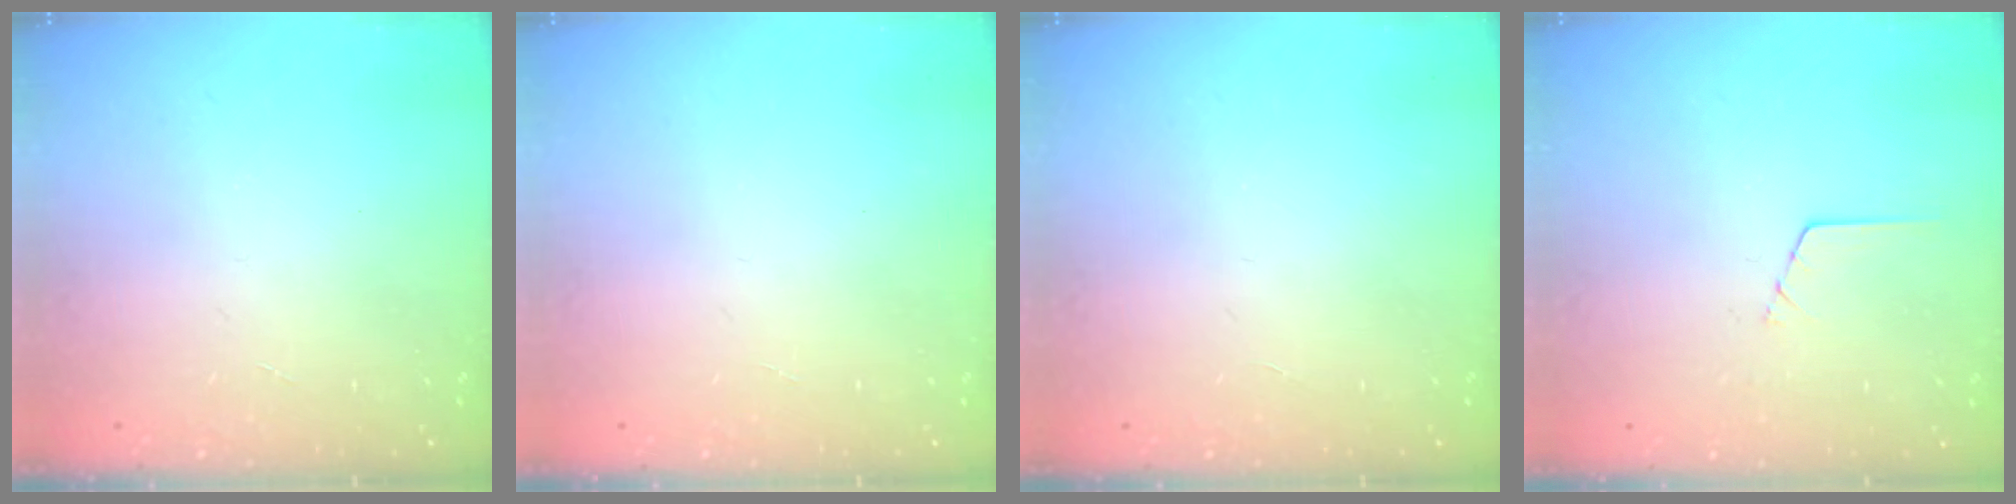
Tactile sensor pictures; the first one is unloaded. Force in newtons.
{"total": 0.0}
{"total": 0.0}
{"total": 0.6, "press": 0.6, "slide": 0.2}